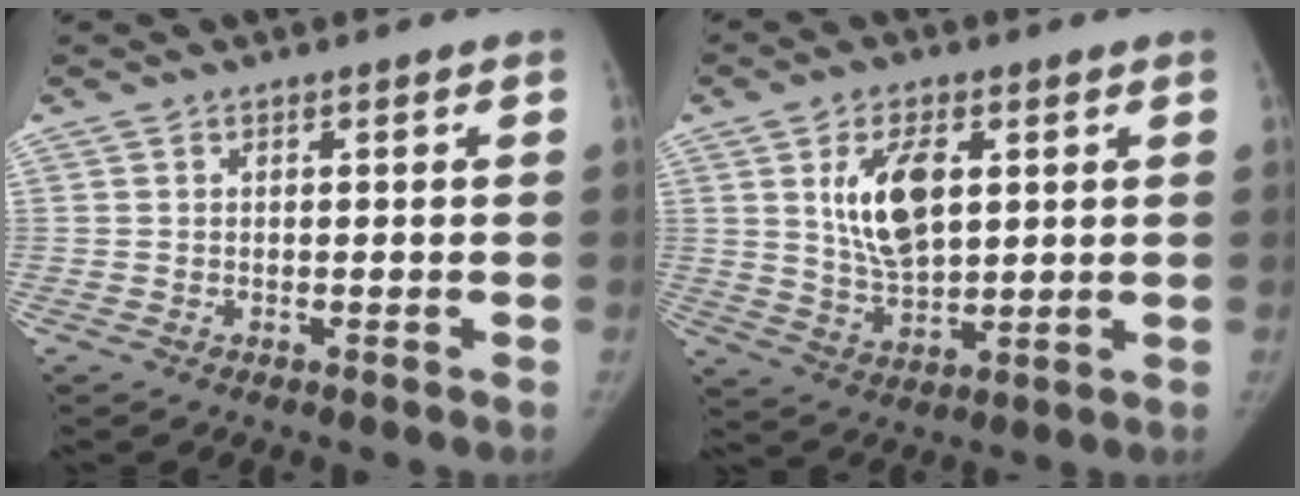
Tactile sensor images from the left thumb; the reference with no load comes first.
{"total": 11.4, "force": [3.2, 5.9, 9.2], "torque": [-0.149, -0.017, 0.063]}